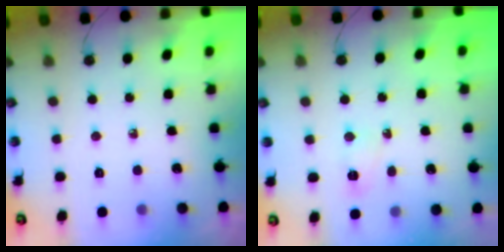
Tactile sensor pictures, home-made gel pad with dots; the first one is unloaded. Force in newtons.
{"total": 3.7, "press": 3.7, "slide": 0.4}